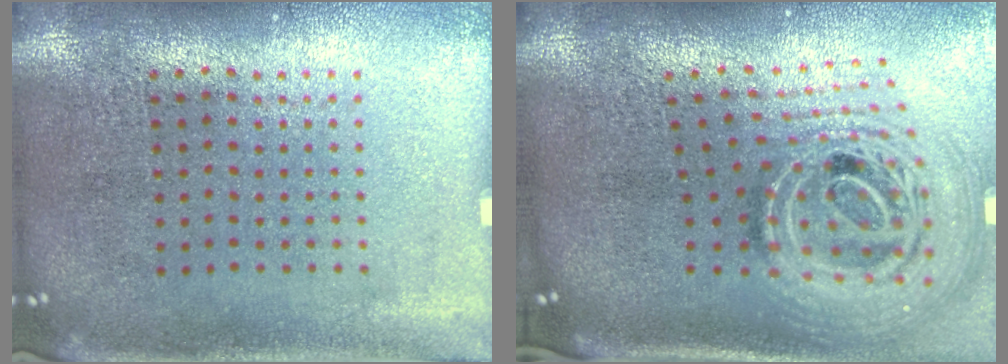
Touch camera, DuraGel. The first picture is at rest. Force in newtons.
{"total": 3.0, "press": 2.0, "slide": 2.2}